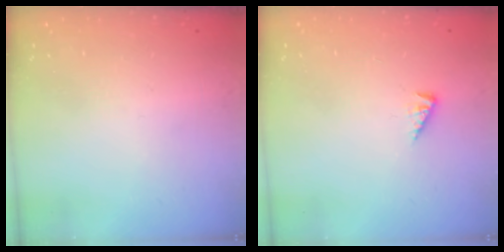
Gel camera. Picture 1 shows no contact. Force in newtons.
{"total": 1.4, "press": 1.4, "slide": 0.5}